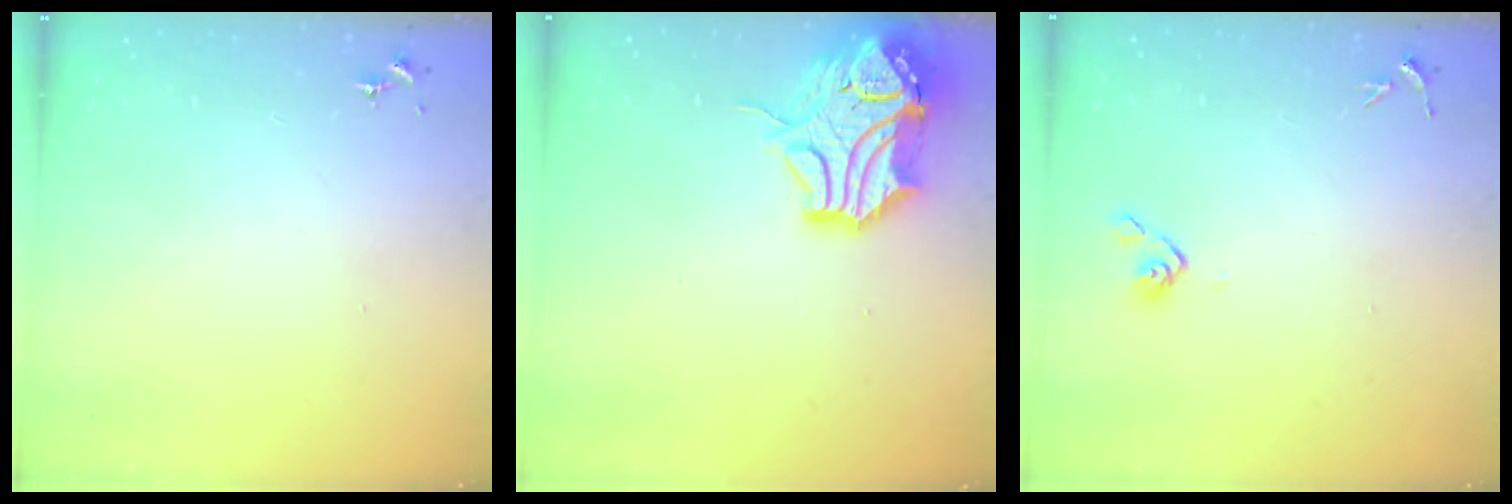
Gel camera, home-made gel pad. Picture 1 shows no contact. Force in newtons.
{"total": 17.2, "press": 17.1, "slide": 2.0}
{"total": 4.2, "press": 4.1, "slide": 1.1}